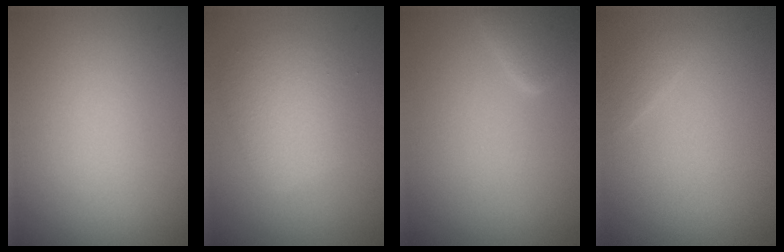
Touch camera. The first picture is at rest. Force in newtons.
{"total": 3.3, "press": 3.3, "slide": 0.2}
{"total": 2.3, "press": 2.3, "slide": 0.2}
{"total": 0.9, "press": 0.9, "slide": 0.0}